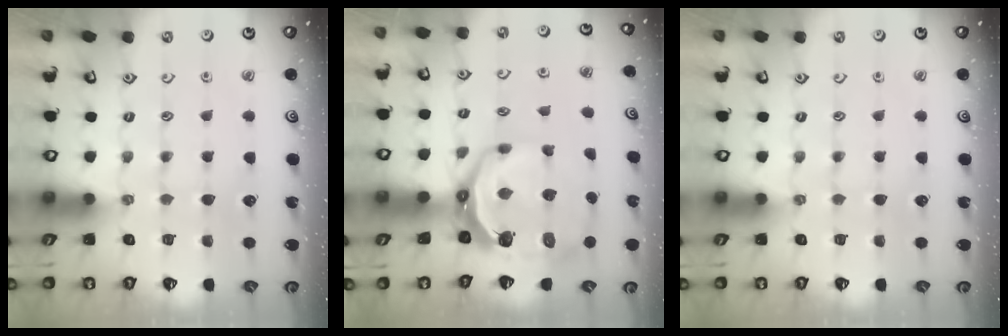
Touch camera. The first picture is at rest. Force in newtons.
{"total": 11.5, "press": 10.6, "slide": 4.4}
{"total": 0.0}